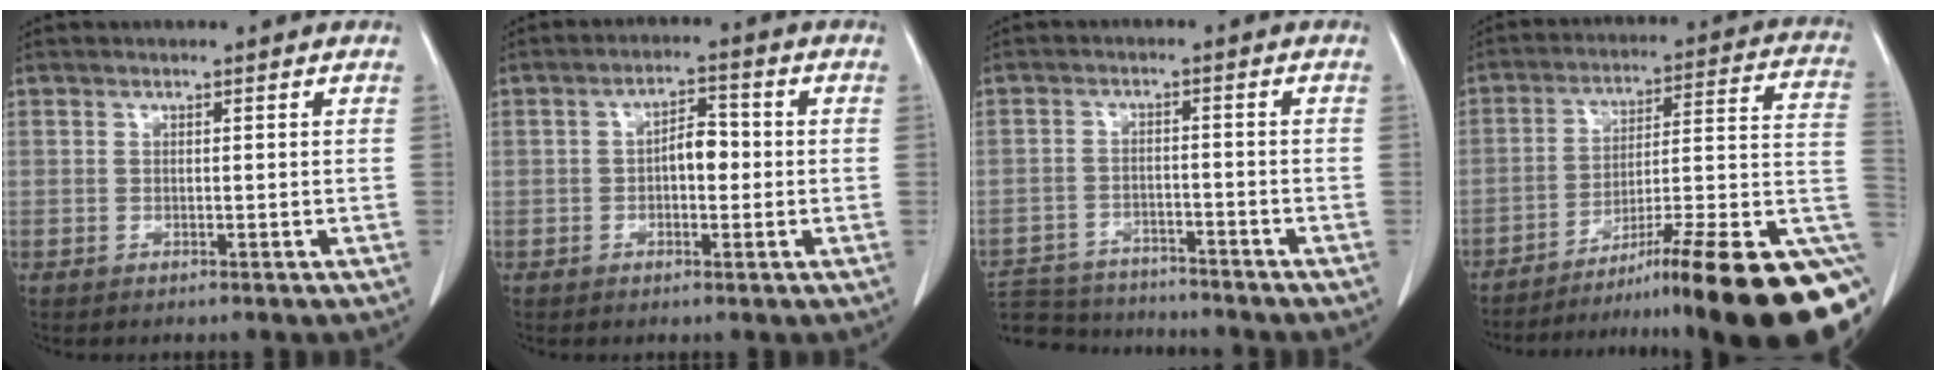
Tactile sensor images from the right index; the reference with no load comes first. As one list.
[{"total": 4.3, "force": [-0.4, 2.0, 3.8], "torque": [-0.060, 0.013, -0.007]}, {"total": 12.1, "force": [-11.3, 3.0, 3.1], "torque": [-0.054, 0.001, -0.170]}, {"total": 25.4, "force": [-15.6, 1.4, 20.0], "torque": [-0.172, 0.014, -0.233]}]